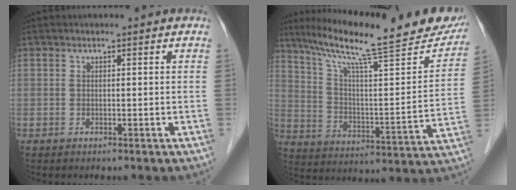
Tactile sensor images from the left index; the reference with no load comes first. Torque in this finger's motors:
{"motor_torque": [0.32, -0.46, 0.29, 0.11]}